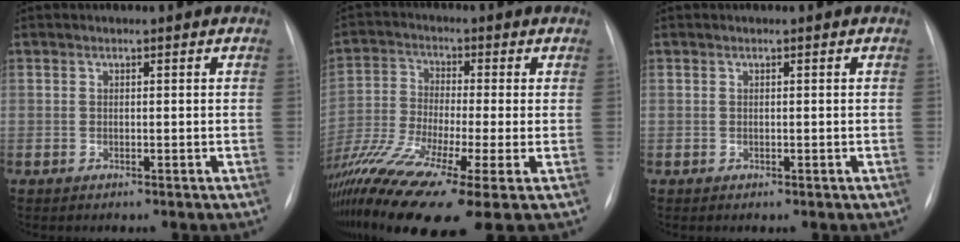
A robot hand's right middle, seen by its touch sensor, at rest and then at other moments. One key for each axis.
{"total": 20.1, "fx": -12.1, "fy": 2.7, "fz": 15.9, "tx": -0.352, "ty": -0.044, "tz": -0.224}
{"total": 0.0}